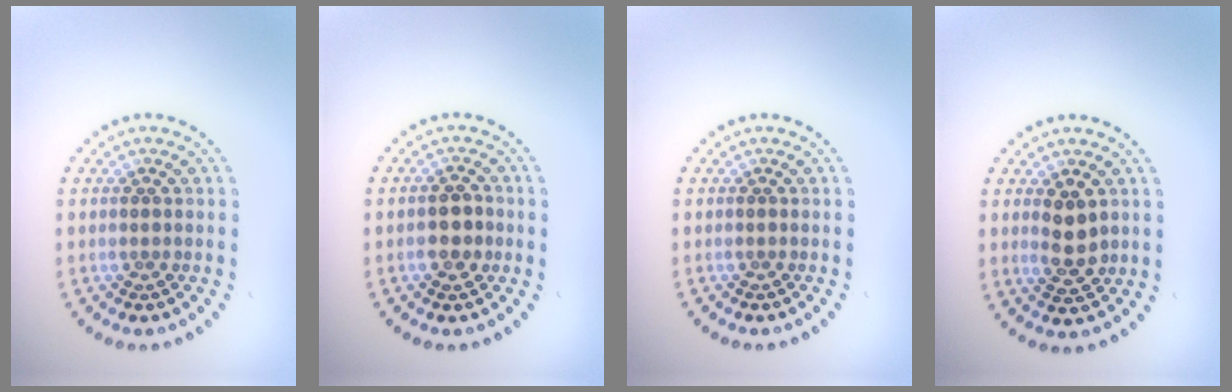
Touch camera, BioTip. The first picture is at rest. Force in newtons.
{"total": 2.4, "press": 2.3, "slide": 0.6}
{"total": 0.0}
{"total": 2.7, "press": 2.6, "slide": 0.6}